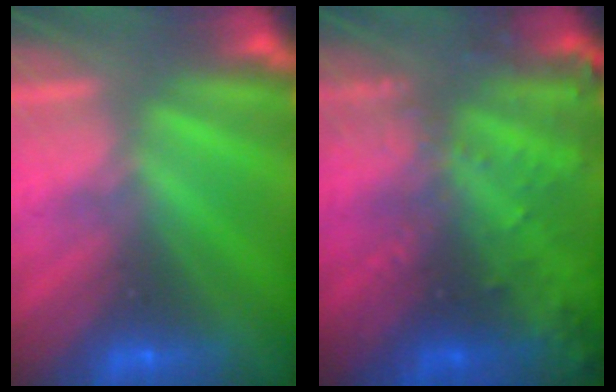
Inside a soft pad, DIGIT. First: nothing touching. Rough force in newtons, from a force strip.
{"total": 8.3}